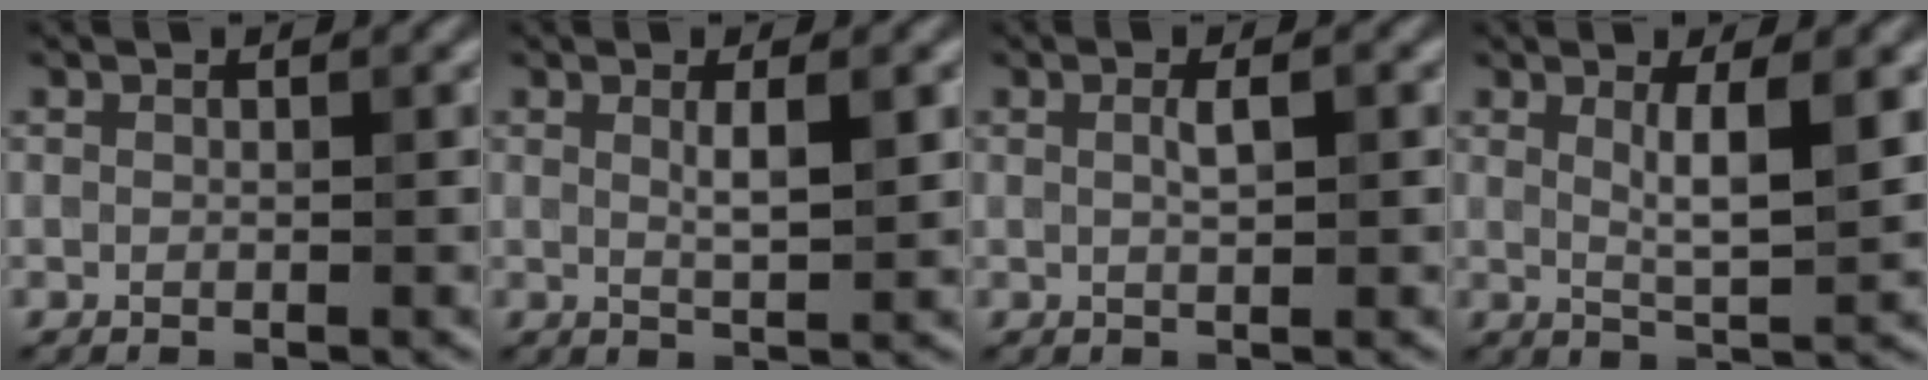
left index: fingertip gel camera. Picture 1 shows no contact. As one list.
[{"total": 2.5, "force": [0.7, 0.5, 2.4], "torque": [-0.037, -0.001, 0.012]}, {"total": 1.5, "force": [0.3, 0.3, 1.4], "torque": [-0.025, 0.003, 0.004]}, {"total": 4.1, "force": [1.1, 0.8, 3.8], "torque": [-0.063, -0.006, 0.020]}]